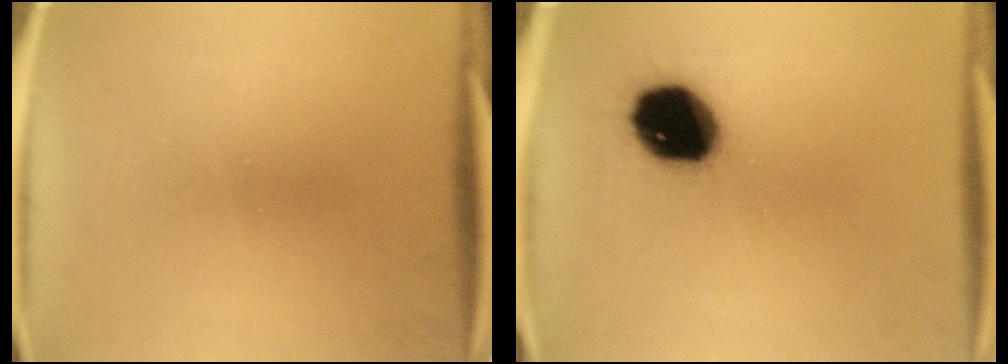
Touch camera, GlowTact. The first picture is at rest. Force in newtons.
{"total": 16.3}